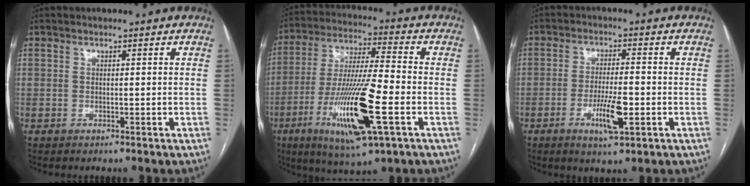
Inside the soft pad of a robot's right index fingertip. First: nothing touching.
{"total": 17.7, "force": [-6.1, 1.8, 16.6], "torque": [-0.332, -0.026, -0.105]}
{"total": 6.6, "force": [-2.3, 1.1, 6.0], "torque": [-0.114, -0.008, -0.037]}